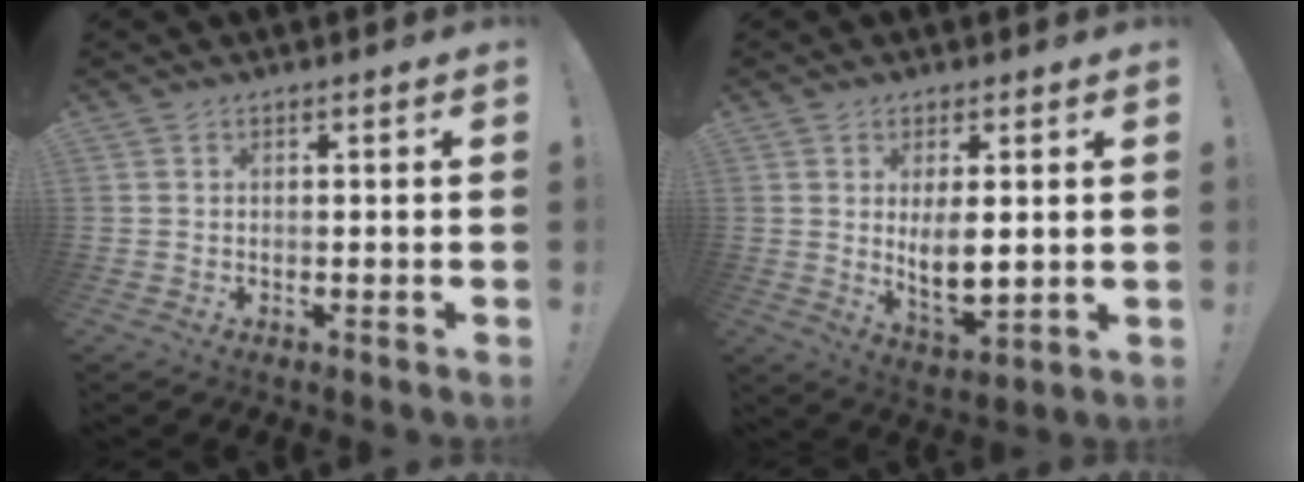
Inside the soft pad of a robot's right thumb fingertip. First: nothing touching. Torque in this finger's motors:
{"motor_torque": [-0.37, 0.44, 0.03, 0.10, 0.09]}